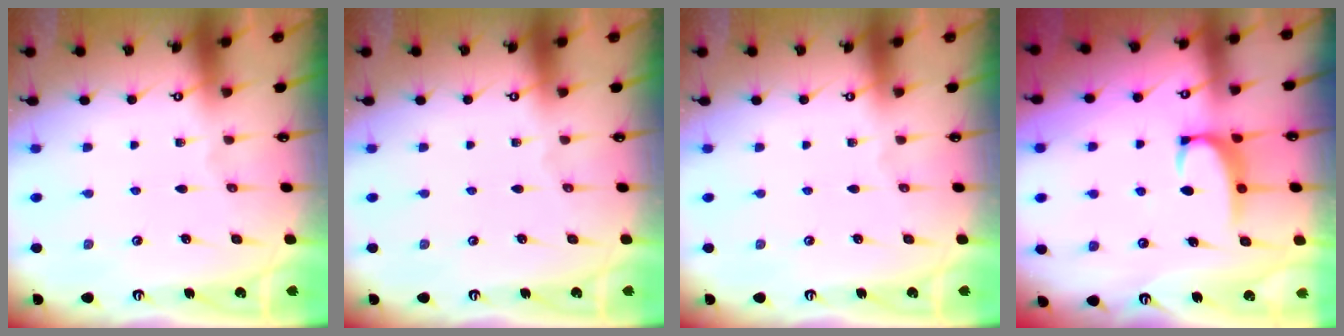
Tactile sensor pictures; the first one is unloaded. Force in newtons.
{"total": 0.0}
{"total": 0.0}
{"total": 2.3, "press": 2.3, "slide": 0.6}